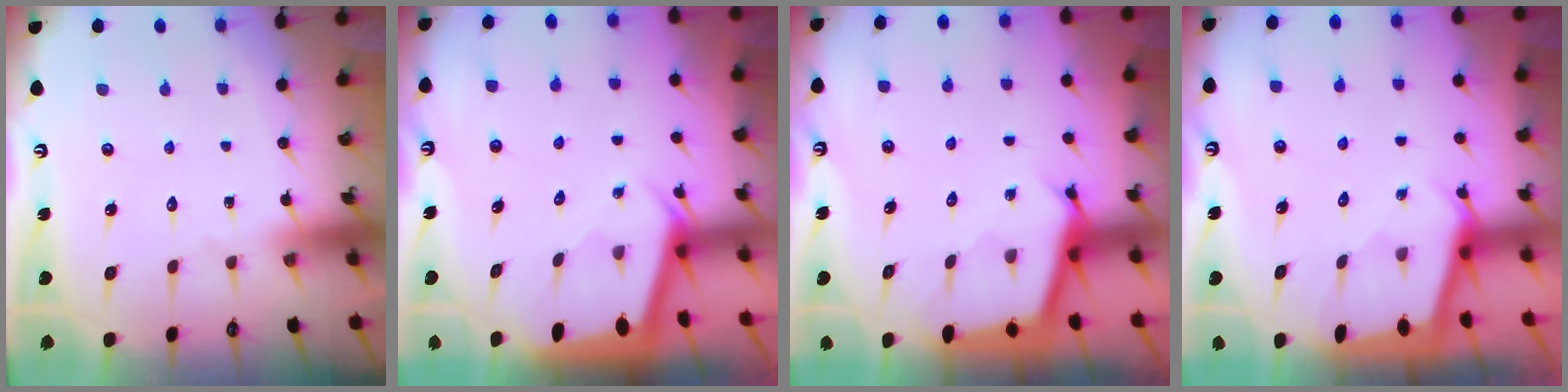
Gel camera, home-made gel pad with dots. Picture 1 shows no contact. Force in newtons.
{"total": 1.9, "press": 1.9, "slide": 0.1}
{"total": 2.6, "press": 2.6, "slide": 0.2}
{"total": 1.7, "press": 1.7, "slide": 0.2}